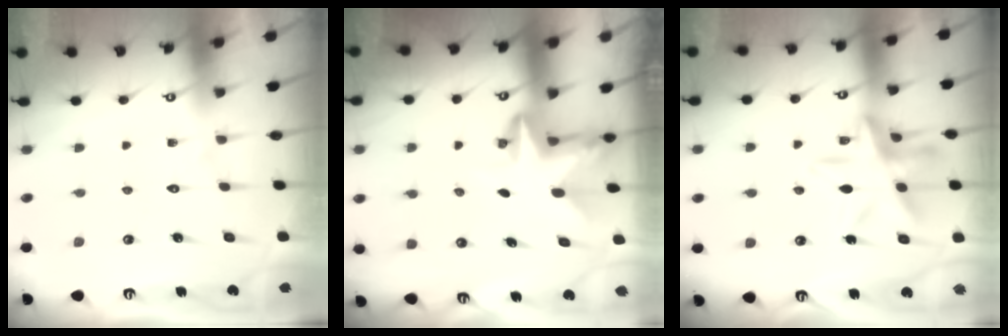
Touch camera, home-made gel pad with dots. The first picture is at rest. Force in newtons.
{"total": 2.9, "press": 2.9, "slide": 0.1}
{"total": 13.9, "press": 13.9, "slide": 1.5}